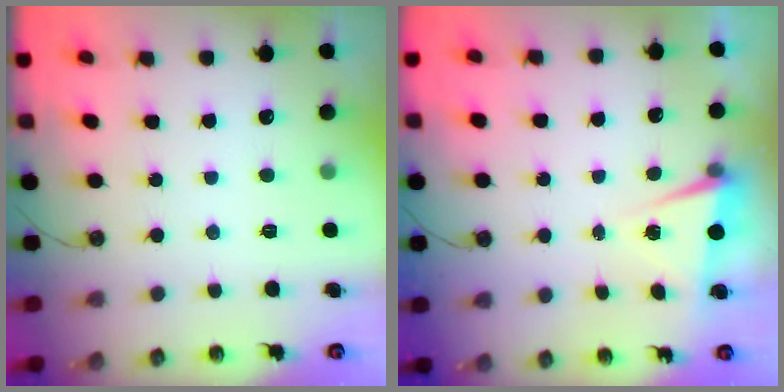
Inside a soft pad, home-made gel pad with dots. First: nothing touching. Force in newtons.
{"total": 1.9, "press": 1.4, "slide": 1.3}